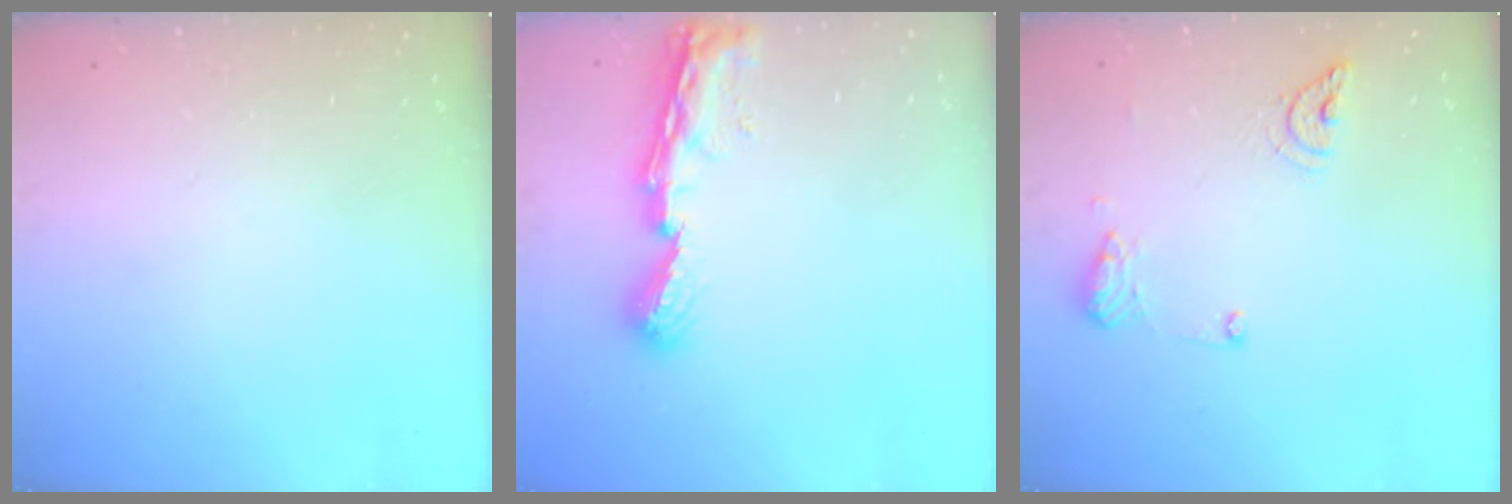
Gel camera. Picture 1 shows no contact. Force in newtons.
{"total": 8.9, "press": 8.9, "slide": 0.9}
{"total": 9.6, "press": 9.5, "slide": 1.4}